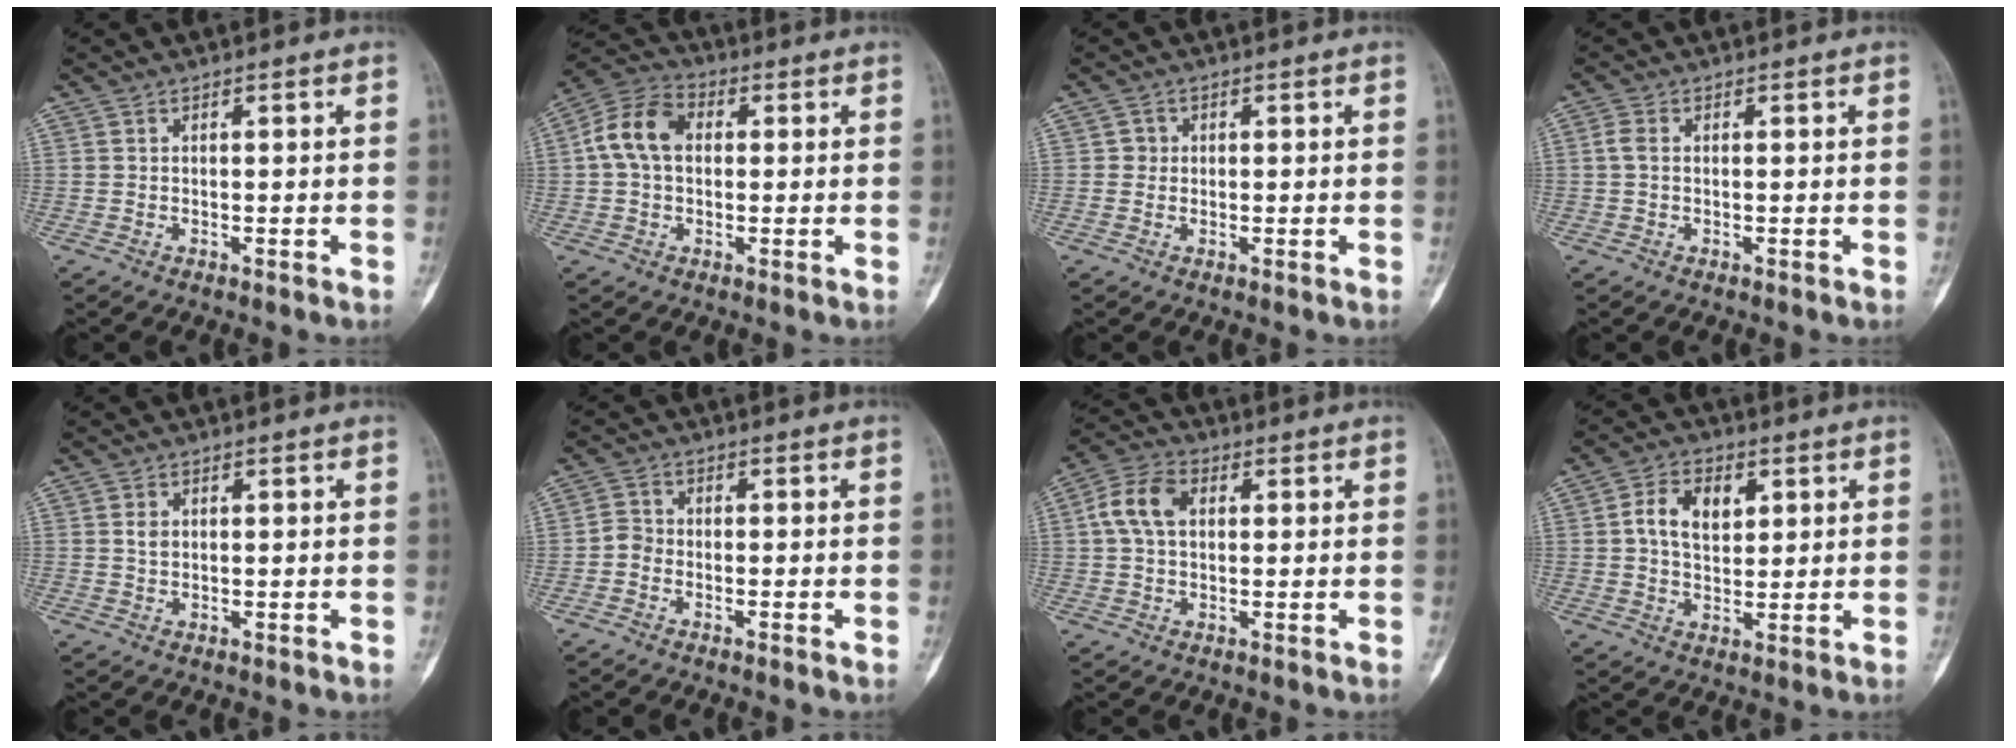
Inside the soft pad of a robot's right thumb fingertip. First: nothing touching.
{"total": 9.5, "force": [1.1, 6.7, 6.7], "torque": [-0.123, 0.030, 0.012]}
{"total": 1.5, "force": [0.1, 1.5, 0.2], "torque": [0.008, 0.005, -0.001]}
{"total": 2.2, "force": [0.2, 1.5, 1.6], "torque": [-0.038, 0.005, 0.000]}
{"total": 1.6, "force": [0.3, 1.2, 1.0], "torque": [-0.014, 0.000, 0.007]}
{"total": 2.4, "force": [-1.2, 1.7, 1.3], "torque": [-0.017, 0.006, -0.034]}
{"total": 7.5, "force": [1.4, 5.0, 5.4], "torque": [-0.104, 0.021, 0.022]}
{"total": 7.9, "force": [2.1, 5.3, 5.5], "torque": [-0.076, 0.000, 0.034]}